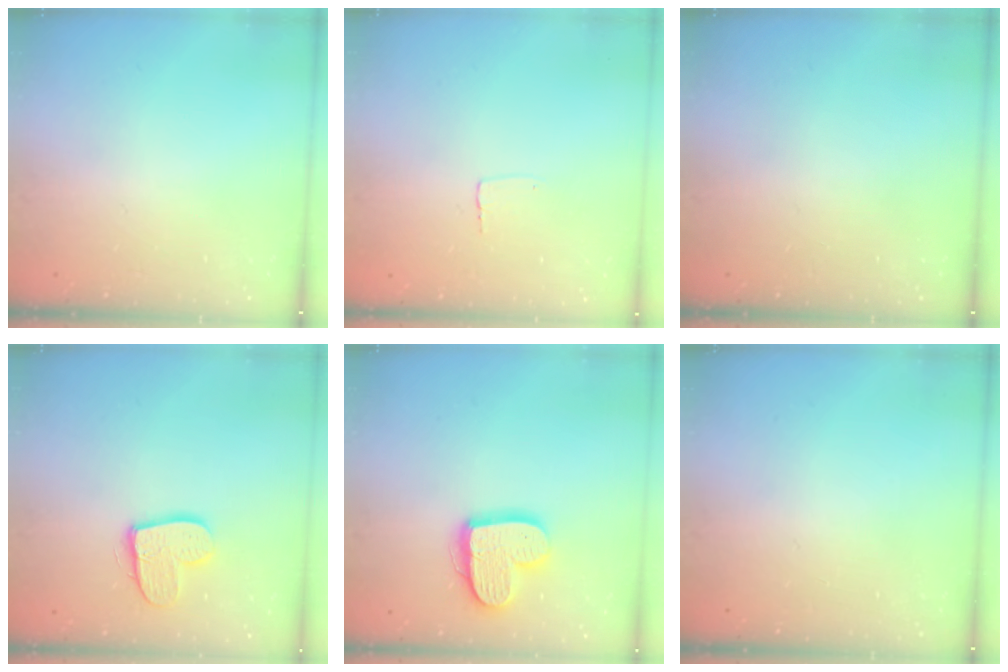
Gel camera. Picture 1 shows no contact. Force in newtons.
{"total": 2.6, "press": 2.6, "slide": 0.1}
{"total": 0.0}
{"total": 12.0, "press": 11.9, "slide": 0.9}
{"total": 13.9, "press": 13.9, "slide": 1.0}
{"total": 0.0}